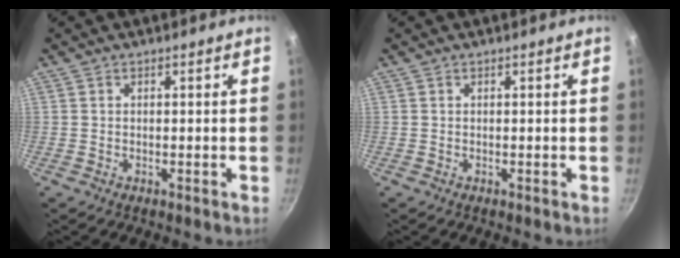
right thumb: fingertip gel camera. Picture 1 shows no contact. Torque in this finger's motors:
{"motor_torque": [-0.08, 0.25, 0.30, -0.20, -0.01]}